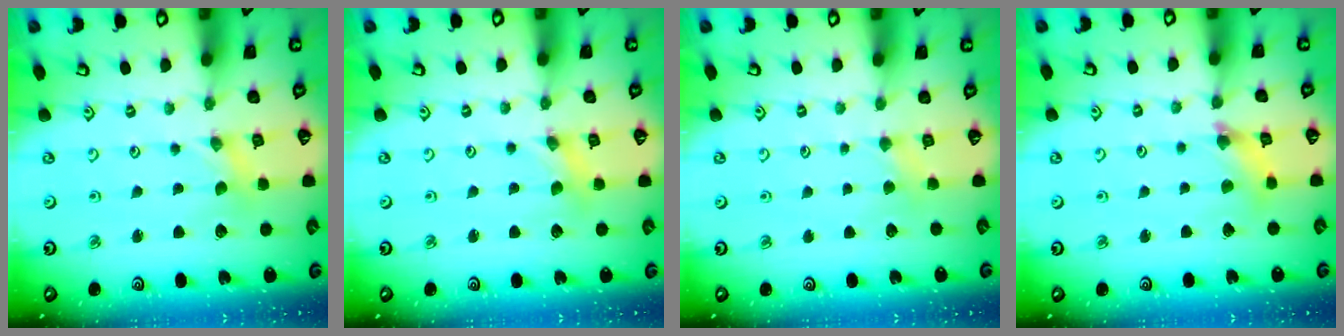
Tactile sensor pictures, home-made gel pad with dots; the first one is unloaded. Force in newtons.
{"total": 1.5, "press": 1.4, "slide": 0.3}
{"total": 2.9, "press": 2.9, "slide": 0.3}
{"total": 5.4, "press": 5.3, "slide": 0.6}